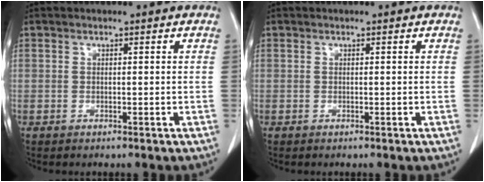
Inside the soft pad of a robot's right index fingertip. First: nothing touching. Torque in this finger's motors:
{"motor_torque": [0.00, 0.00, 0.00, 0.00]}